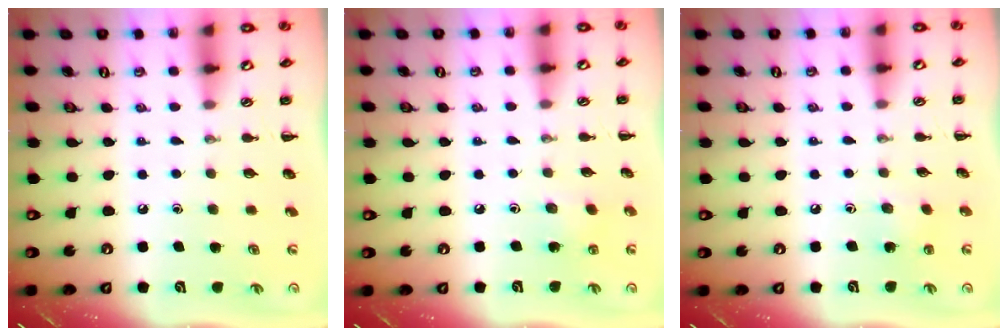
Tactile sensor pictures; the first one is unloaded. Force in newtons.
{"total": 2.7, "press": 2.6, "slide": 0.9}
{"total": 4.9, "press": 4.8, "slide": 1.1}